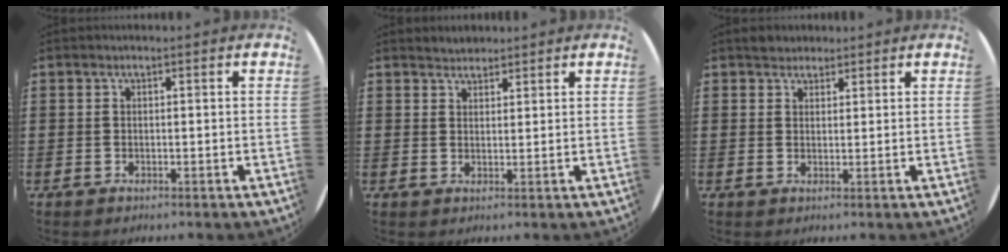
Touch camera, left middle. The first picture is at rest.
{"total": 1.9, "force": [1.8, 0.5, -0.2], "torque": [0.001, 0.004, 0.036]}
{"total": 2.1, "force": [1.9, 0.8, -0.2], "torque": [0.009, 0.004, 0.036]}